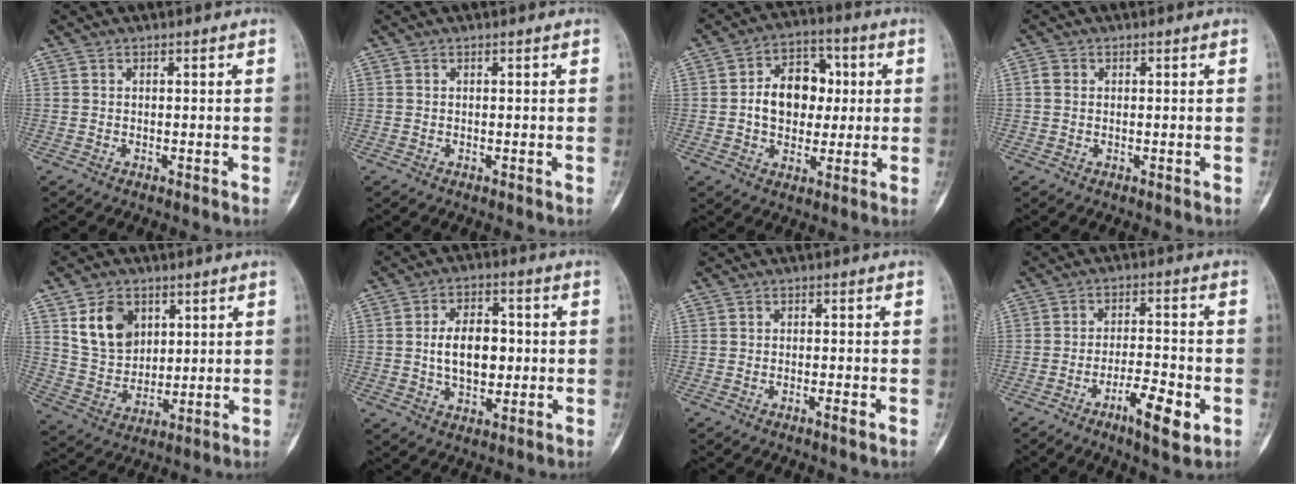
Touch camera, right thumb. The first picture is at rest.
{"total": 0.0}
{"total": 12.2, "force": [0.8, 9.0, 8.2], "torque": [-0.089, 0.018, 0.010]}
{"total": 1.8, "force": [0.3, 1.5, 0.9], "torque": [-0.017, 0.003, 0.005]}
{"total": 10.7, "force": [4.4, 7.8, 5.8], "torque": [-0.078, -0.023, 0.095]}
{"total": 10.0, "force": [0.1, 6.3, 7.8], "torque": [-0.108, 0.010, 0.003]}
{"total": 1.3, "force": [-0.8, 0.0, 1.1], "torque": [-0.021, 0.000, -0.015]}
{"total": 8.5, "force": [-3.9, 2.3, 7.2], "torque": [-0.116, 0.017, -0.062]}